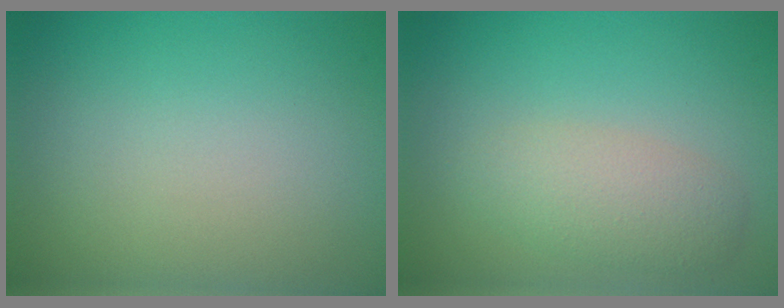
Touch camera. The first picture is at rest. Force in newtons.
{"total": 2.9, "press": 2.9, "slide": 0.1}